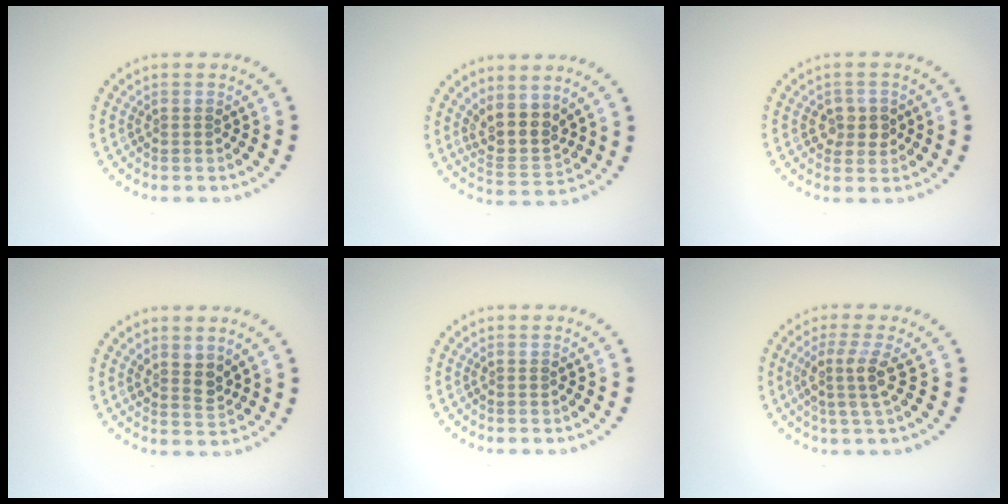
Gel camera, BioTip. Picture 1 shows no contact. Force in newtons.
{"total": 3.6, "press": 3.0, "slide": 2.0}
{"total": 2.3, "press": 2.3, "slide": 0.6}
{"total": 2.0, "press": 1.7, "slide": 1.1}
{"total": 0.0}
{"total": 2.7, "press": 2.2, "slide": 1.7}